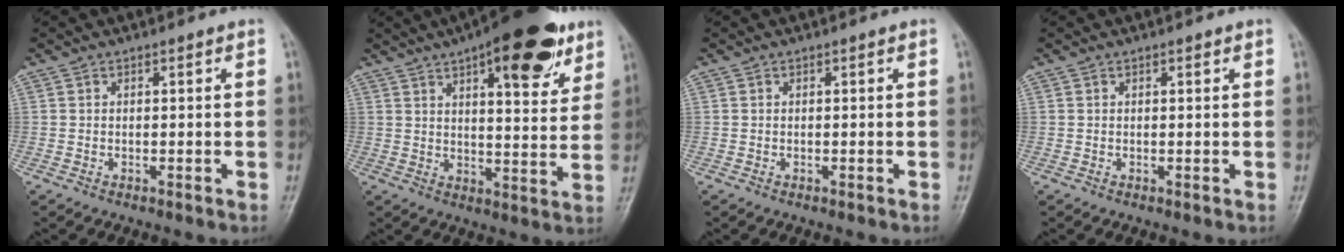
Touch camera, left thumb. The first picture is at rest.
{"total": 18.7, "force": [10.6, 6.7, 13.8], "torque": [-0.163, -0.035, 0.150]}
{"total": 0.0}
{"total": 0.5, "force": [0.3, 0.2, 0.3], "torque": [-0.005, -0.002, 0.004]}